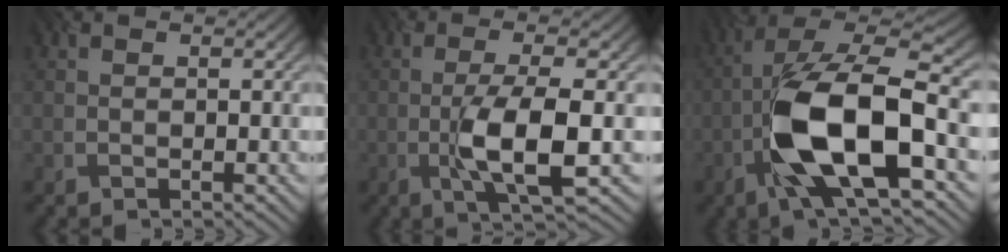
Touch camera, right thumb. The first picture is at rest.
{"total": 7.0, "force": [-1.8, 1.6, 6.5], "torque": [-0.123, 0.007, -0.032]}
{"total": 15.2, "force": [-4.4, 6.3, 13.1], "torque": [-0.247, 0.004, -0.080]}